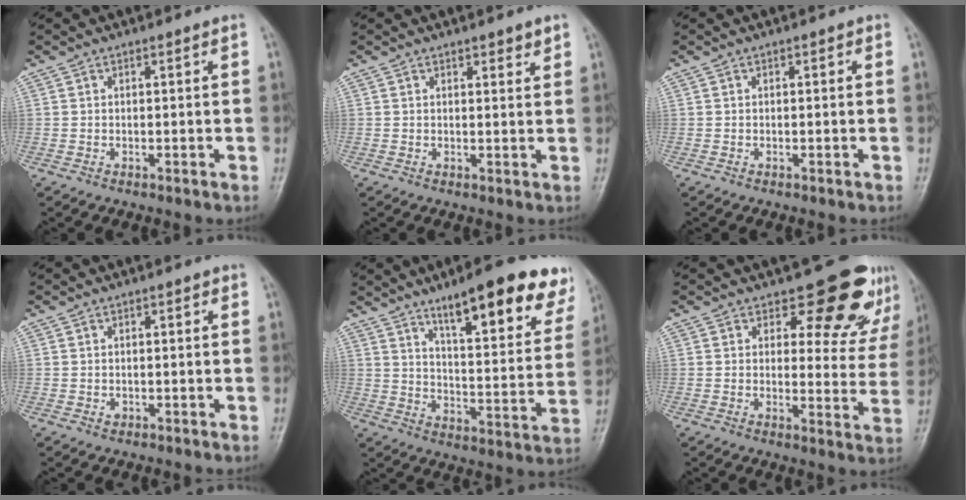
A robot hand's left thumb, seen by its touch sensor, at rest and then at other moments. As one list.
[{"total": 2.3, "force": [1.6, 0.8, 1.3], "torque": [-0.009, -0.009, 0.021]}, {"total": 0.0}, {"total": 1.2, "force": [-0.1, 1.0, 0.6], "torque": [0.000, 0.002, -0.004]}, {"total": 21.0, "force": [13.8, 5.2, 15.0], "torque": [-0.169, -0.058, 0.197]}, {"total": 12.5, "force": [9.8, 6.1, 5.0], "torque": [-0.009, -0.071, 0.099]}]